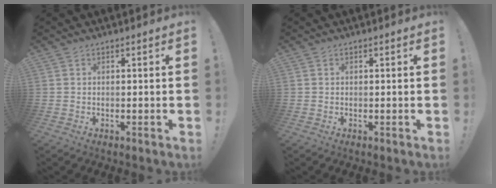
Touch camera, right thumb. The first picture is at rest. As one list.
[{"total": 0.0}]